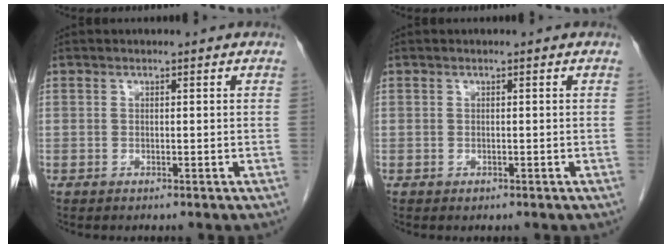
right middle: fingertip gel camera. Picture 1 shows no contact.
{"total": 0.0}